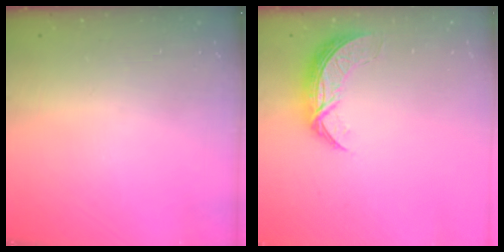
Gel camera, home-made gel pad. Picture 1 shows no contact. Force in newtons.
{"total": 7.7, "press": 7.6, "slide": 0.7}